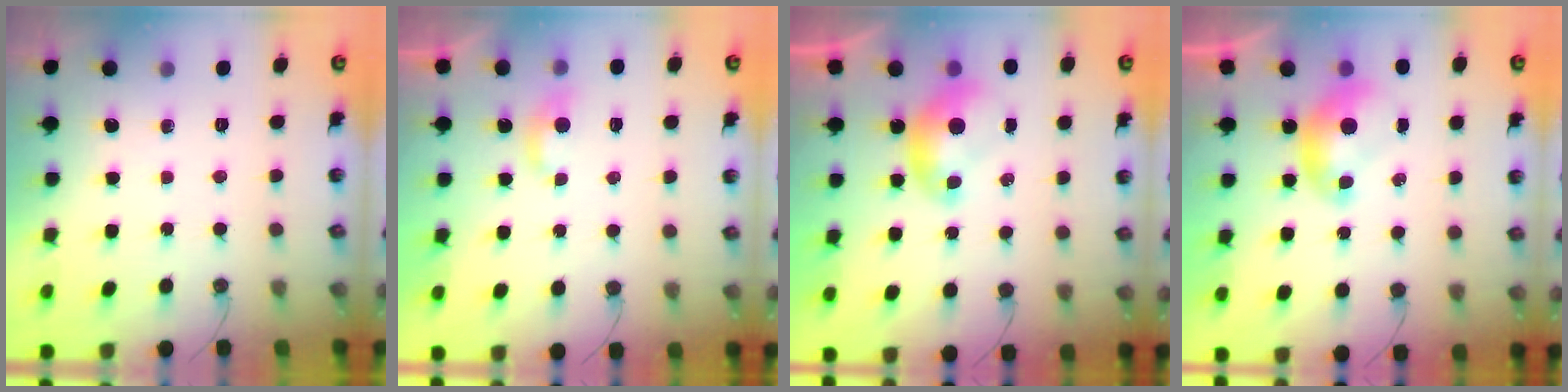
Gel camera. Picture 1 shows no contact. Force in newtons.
{"total": 3.5, "press": 3.4, "slide": 0.3}
{"total": 0.0}
{"total": 0.0}